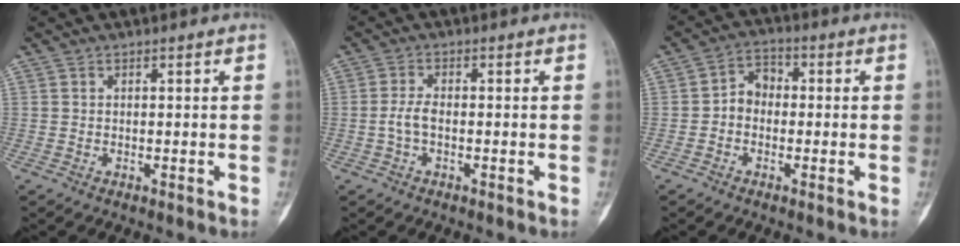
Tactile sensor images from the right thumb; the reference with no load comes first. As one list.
[{"total": 2.9, "force": [-0.7, 1.3, 2.5], "torque": [-0.059, 0.007, -0.015]}, {"total": 4.9, "force": [-0.7, 4.0, 2.7], "torque": [-0.026, 0.021, -0.026]}]